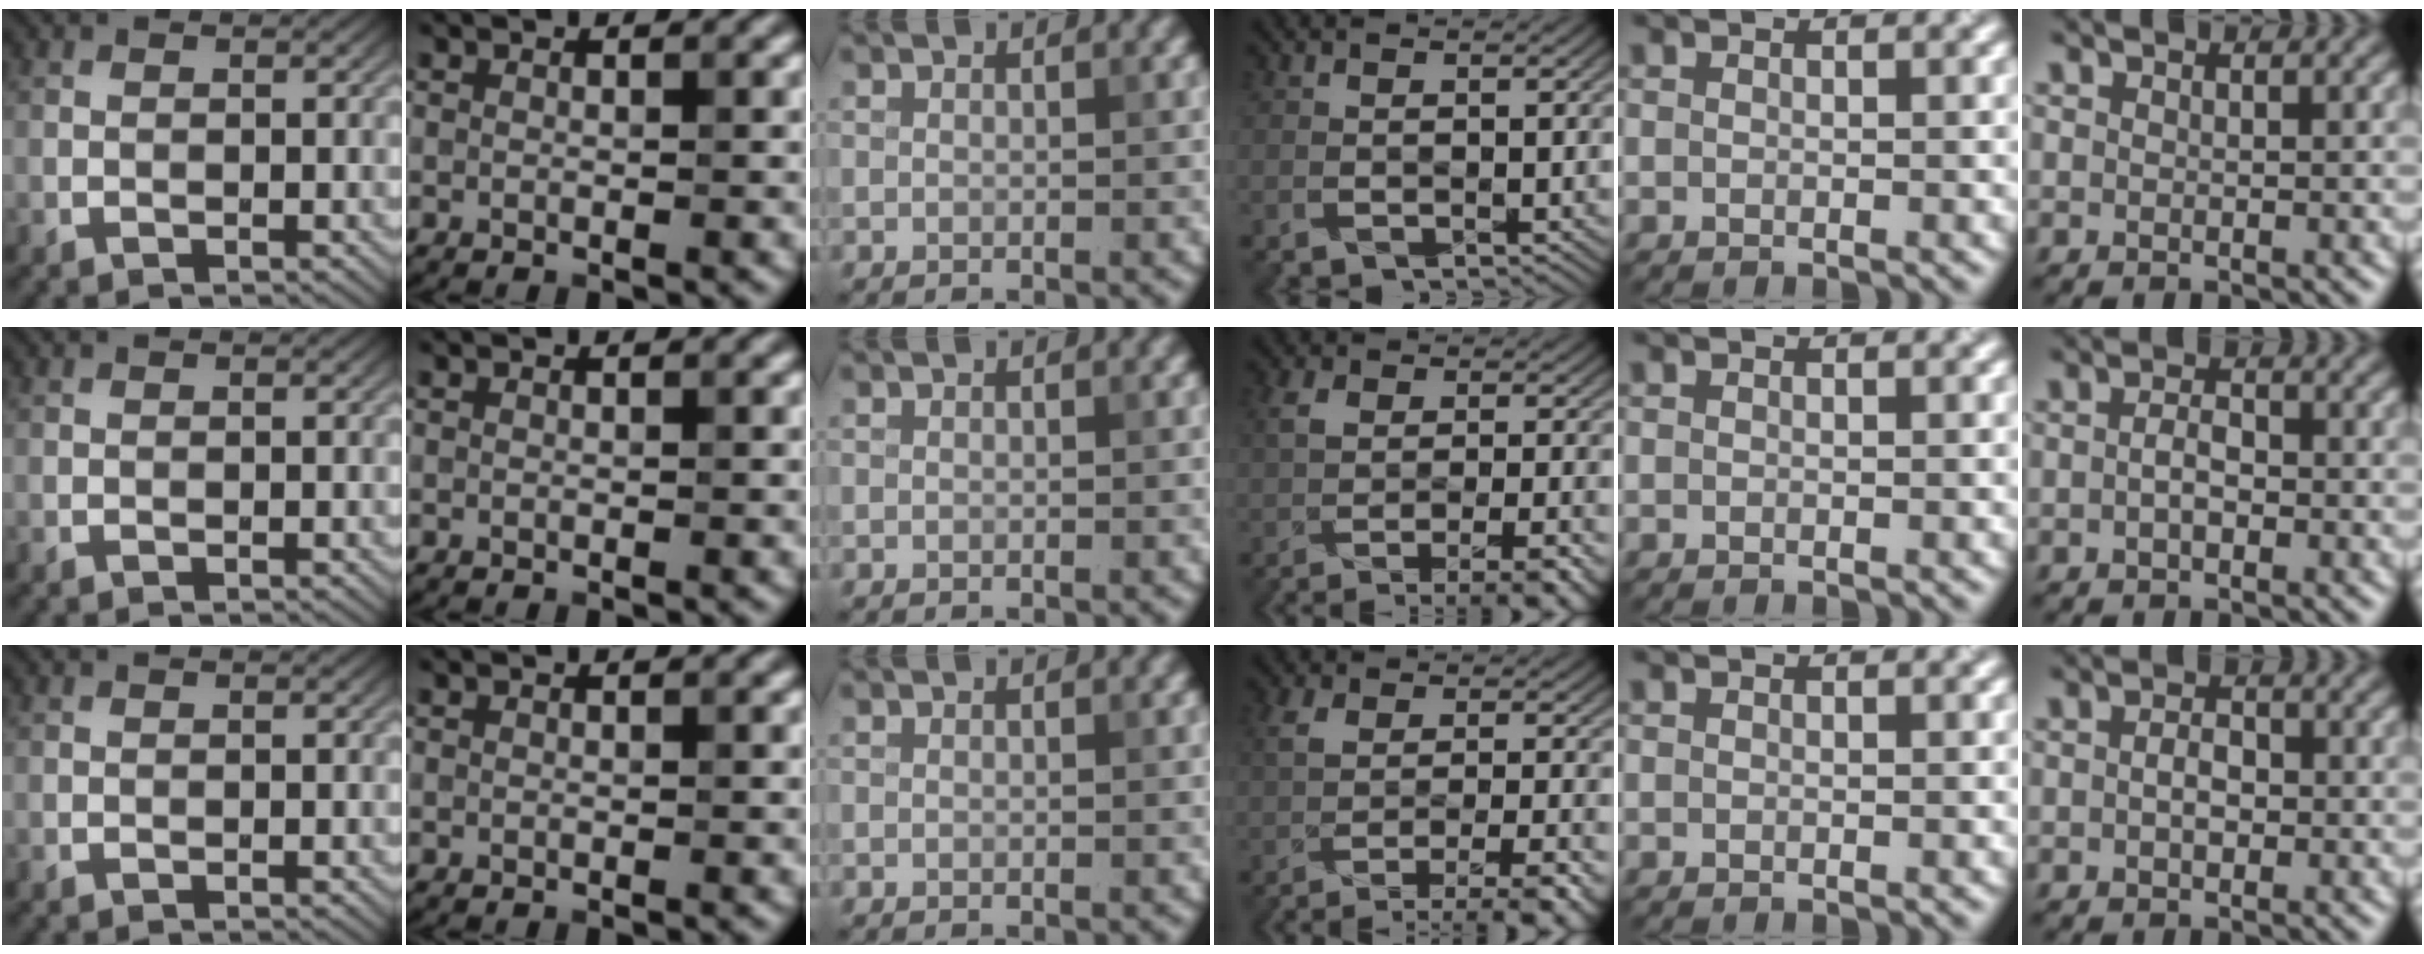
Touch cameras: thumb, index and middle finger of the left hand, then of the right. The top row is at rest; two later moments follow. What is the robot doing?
{"motion": "wrap", "object": "netting"}